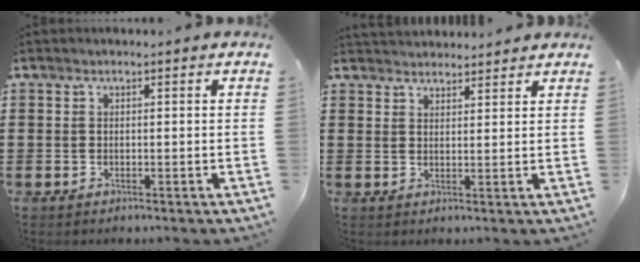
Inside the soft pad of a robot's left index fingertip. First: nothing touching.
{"total": 2.4, "force": [2.4, 0.2, -0.3], "torque": [0.000, -0.004, 0.047]}